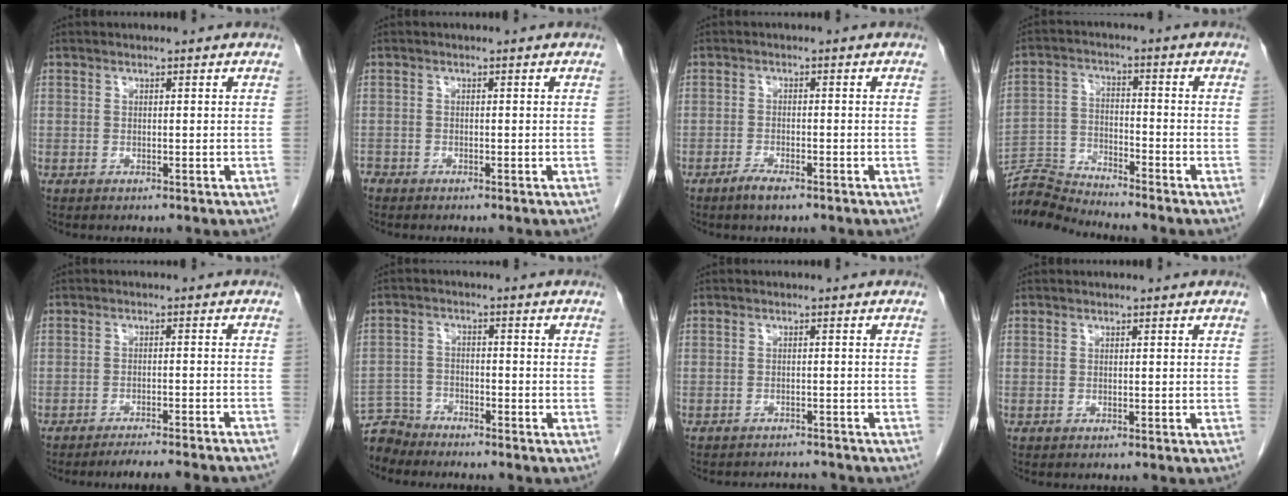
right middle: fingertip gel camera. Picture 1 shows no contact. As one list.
[{"total": 1.2, "force": [-1.0, 0.6, 0.1], "torque": [-0.008, -0.001, -0.019]}, {"total": 2.4, "force": [-1.8, 0.4, 1.6], "torque": [-0.038, -0.004, -0.032]}, {"total": 6.7, "force": [-6.5, -1.0, -0.6], "torque": [0.005, -0.002, -0.126]}, {"total": 12.4, "force": [-11.5, -0.1, 4.8], "torque": [-0.047, -0.014, -0.142]}, {"total": 5.0, "force": [-4.8, 1.1, -0.8], "torque": [0.018, -0.002, -0.092]}, {"total": 5.2, "force": [-5.1, 1.0, 0.5], "torque": [-0.008, -0.001, -0.064]}, {"total": 0.0}]